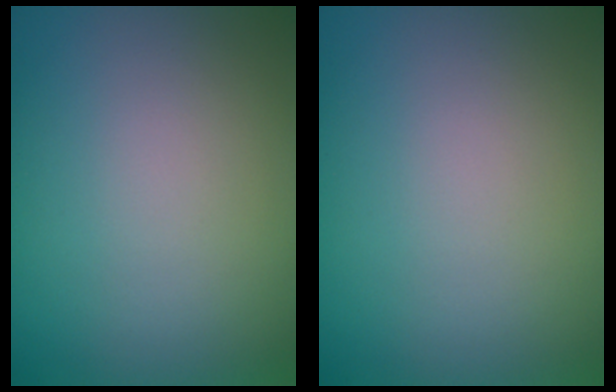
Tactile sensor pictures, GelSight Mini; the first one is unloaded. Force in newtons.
{"total": 0.0}